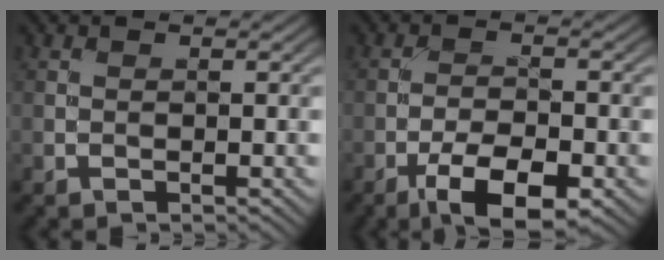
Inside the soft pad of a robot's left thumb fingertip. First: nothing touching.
{"total": 7.9, "force": [-4.5, 2.8, 6.0], "torque": [-0.102, -0.002, -0.077]}